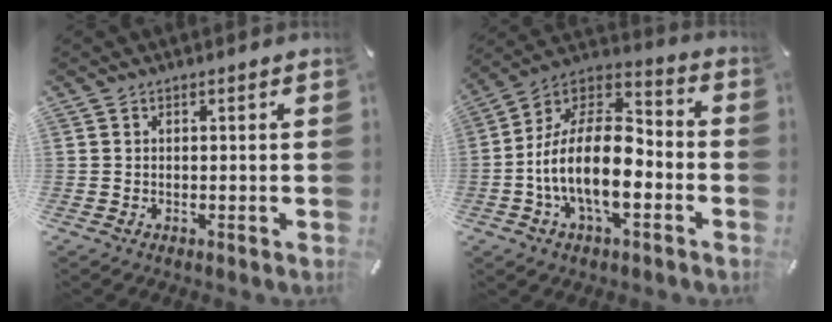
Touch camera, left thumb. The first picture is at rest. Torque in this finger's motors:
{"motor_torque": [0.64, 1.93, 1.33, -0.60, 0.66]}